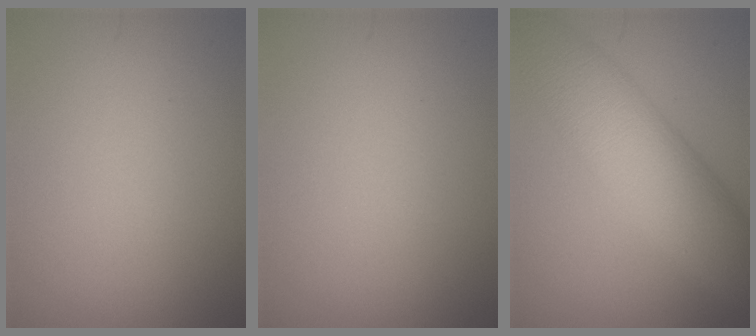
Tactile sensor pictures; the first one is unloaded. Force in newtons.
{"total": 0.0}
{"total": 8.4, "press": 8.4, "slide": 0.3}